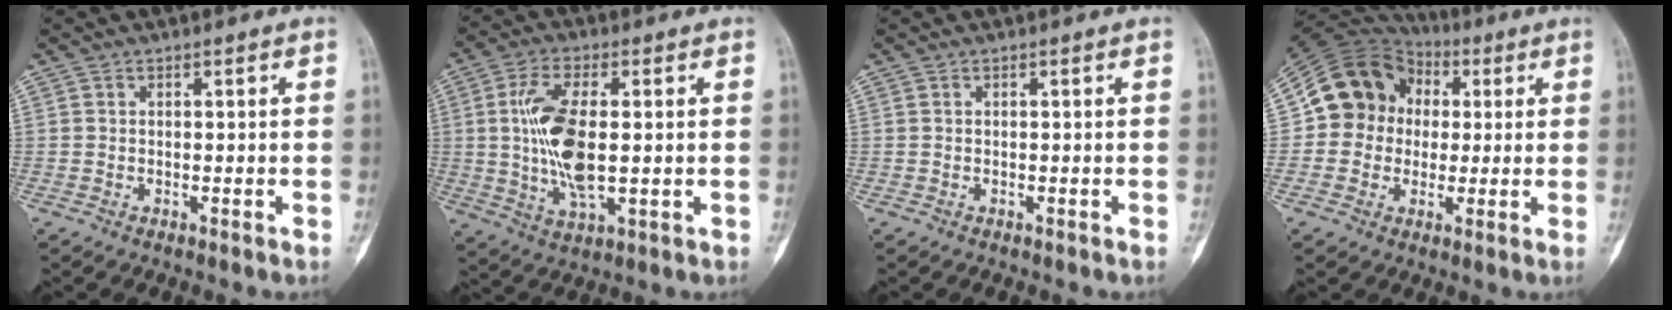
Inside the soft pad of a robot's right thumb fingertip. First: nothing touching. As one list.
[{"total": 12.8, "force": [0.7, 5.7, 11.4], "torque": [-0.224, -0.006, 0.017]}, {"total": 0.0}, {"total": 13.9, "force": [1.5, 12.5, 5.8], "torque": [-0.079, 0.026, 0.020]}]